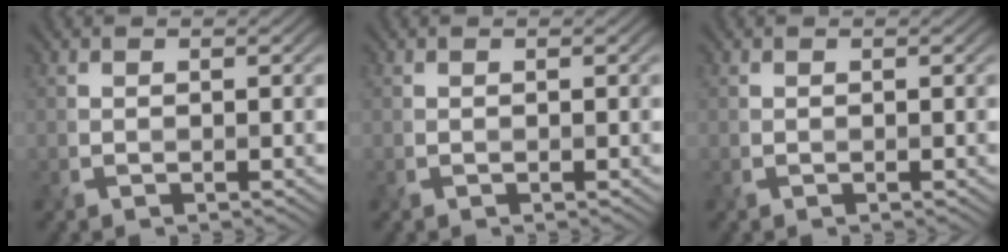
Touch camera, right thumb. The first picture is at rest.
{"total": 0.0}
{"total": 0.0}